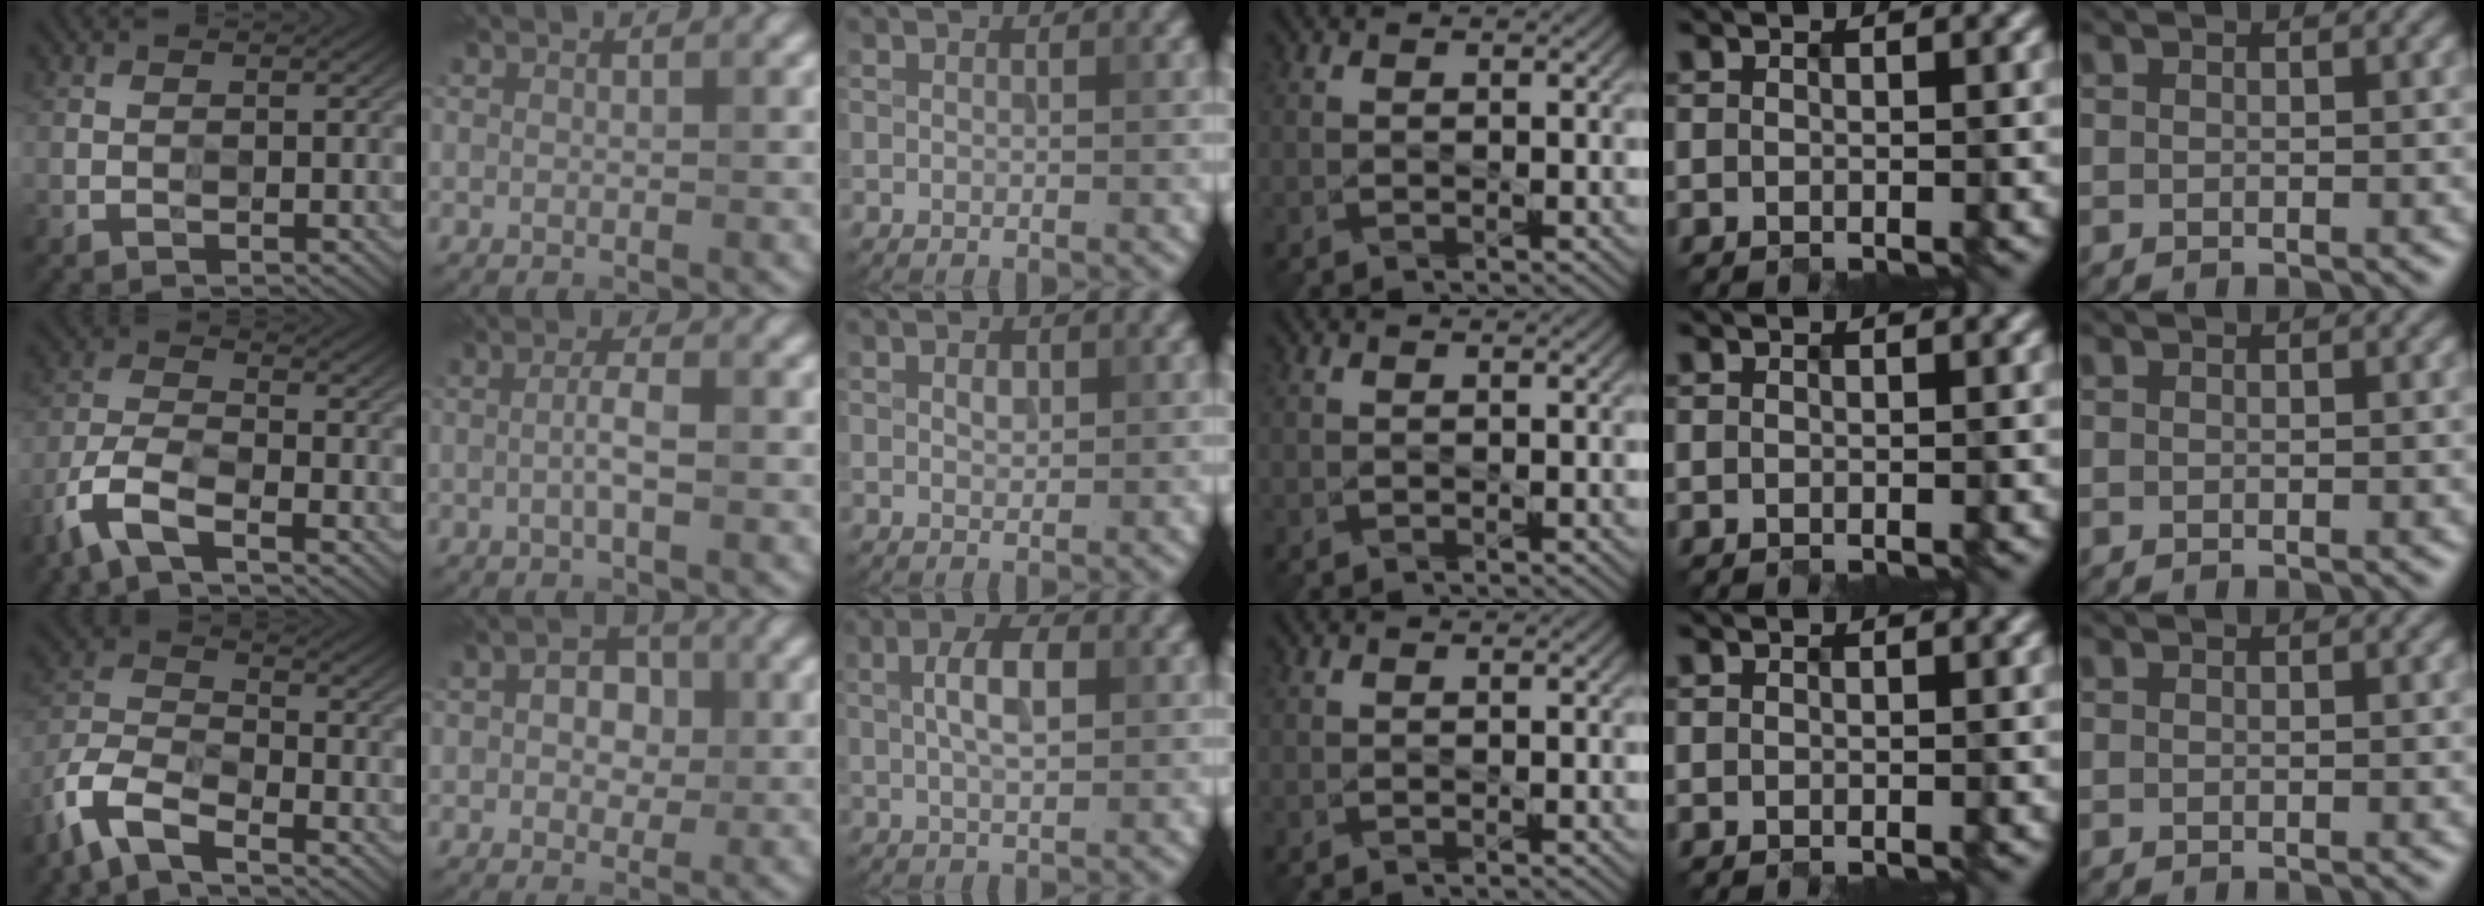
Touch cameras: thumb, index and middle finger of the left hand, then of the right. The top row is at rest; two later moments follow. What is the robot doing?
{"motion": "insert", "object": "file holder"}